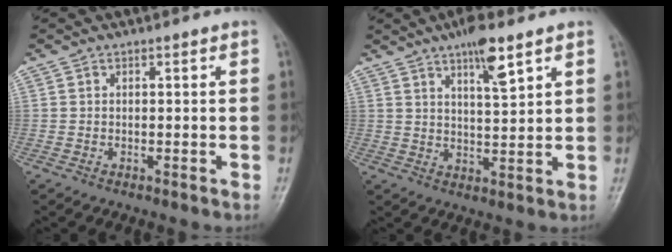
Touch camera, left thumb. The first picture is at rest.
{"total": 7.4, "force": [4.5, 1.7, 5.6], "torque": [-0.086, -0.025, 0.076]}